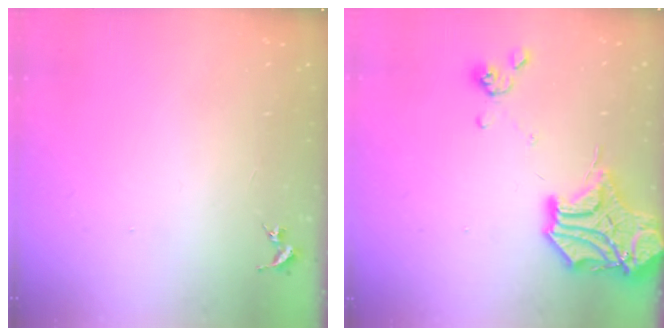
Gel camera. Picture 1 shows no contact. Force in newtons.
{"total": 19.9, "press": 19.8, "slide": 2.6}